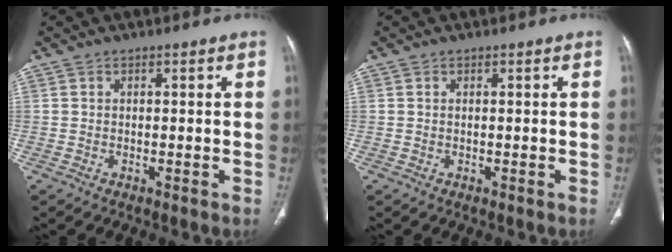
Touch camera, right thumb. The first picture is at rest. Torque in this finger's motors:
{"motor_torque": [-0.34, 0.00, -0.40, 0.22, 0.10]}